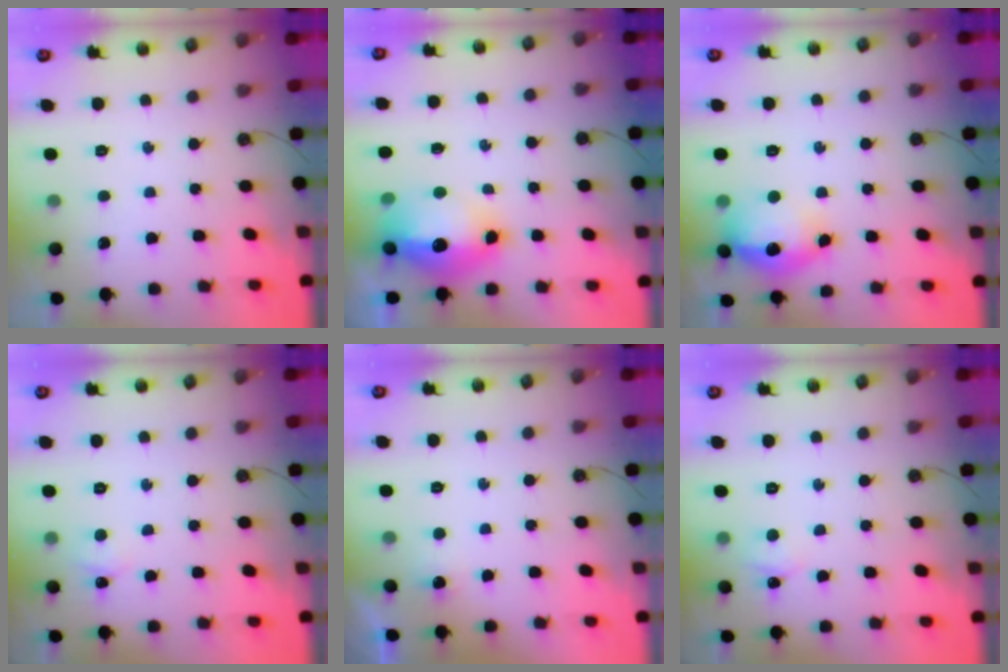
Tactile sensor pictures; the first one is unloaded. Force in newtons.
{"total": 16.4, "press": 16.3, "slide": 1.9}
{"total": 15.9, "press": 15.7, "slide": 1.9}
{"total": 2.8, "press": 2.8, "slide": 0.3}
{"total": 3.0, "press": 2.8, "slide": 1.0}
{"total": 3.5, "press": 3.4, "slide": 0.6}